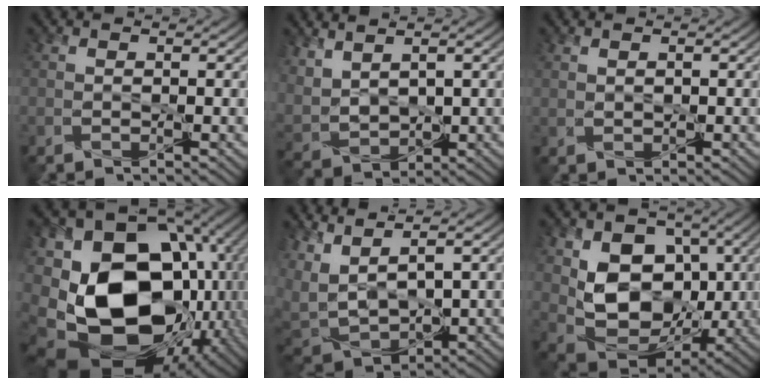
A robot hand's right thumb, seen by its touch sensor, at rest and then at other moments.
{"total": 5.7, "force": [3.0, 3.3, 3.5], "torque": [-0.113, -0.003, 0.071]}
{"total": 0.9, "force": [0.6, 0.4, 0.4], "torque": [-0.015, -0.001, 0.020]}
{"total": 21.9, "force": [-3.4, 15.8, 14.8], "torque": [-0.329, -0.033, -0.030]}
{"total": 8.1, "force": [1.6, 3.9, 7.0], "torque": [-0.200, -0.002, 0.035]}
{"total": 11.7, "force": [1.3, 8.6, 7.8], "torque": [-0.151, -0.020, 0.025]}